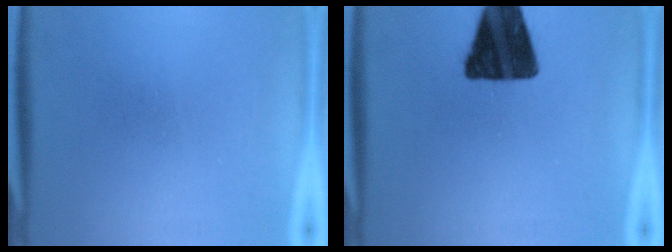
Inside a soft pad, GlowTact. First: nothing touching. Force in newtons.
{"total": 16.7}